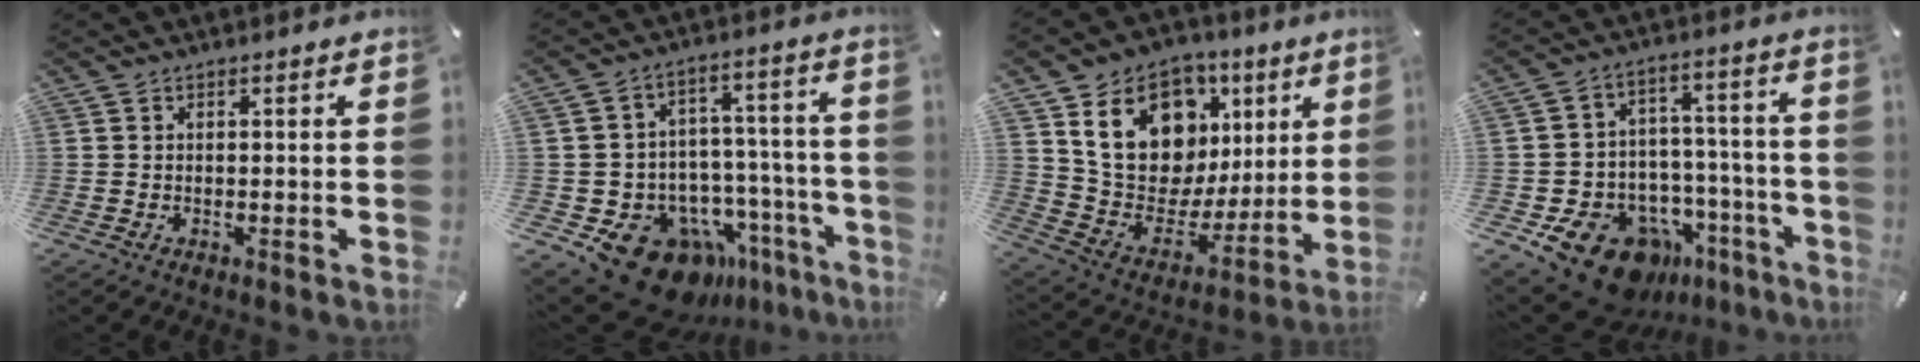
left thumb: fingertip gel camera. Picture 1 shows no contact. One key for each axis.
{"total": 18.7, "fx": -12.4, "fy": 10.9, "fz": 8.8, "tx": -0.108, "ty": 0.076, "tz": -0.192}
{"total": 20.7, "fx": 8.5, "fy": 15.3, "fz": 11.0, "tx": -0.182, "ty": -0.040, "tz": 0.167}
{"total": 17.1, "fx": -10.4, "fy": 10.9, "fz": 8.2, "tx": -0.105, "ty": 0.069, "tz": -0.160}